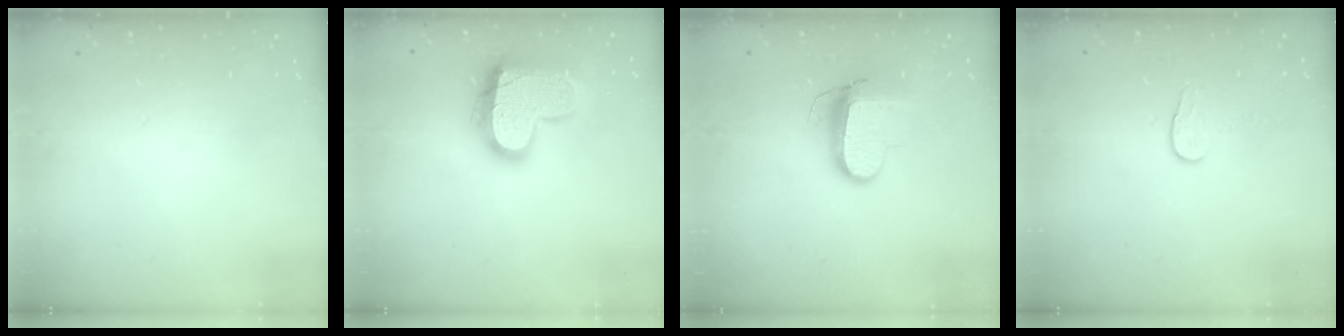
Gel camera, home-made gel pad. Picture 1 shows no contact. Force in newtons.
{"total": 18.3, "press": 18.3, "slide": 1.2}
{"total": 9.6, "press": 9.6, "slide": 0.9}
{"total": 6.2, "press": 6.1, "slide": 0.5}